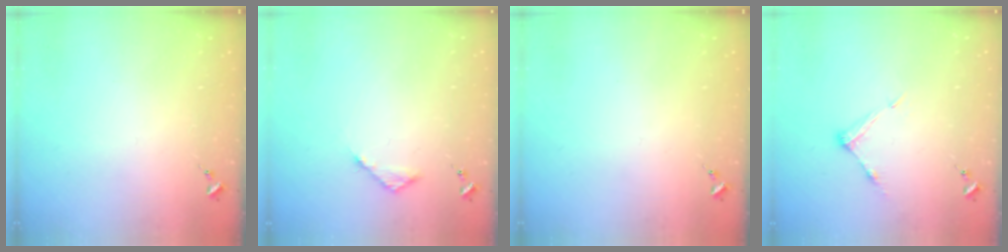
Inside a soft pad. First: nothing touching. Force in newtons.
{"total": 4.6, "press": 4.6, "slide": 0.5}
{"total": 0.0}
{"total": 6.8, "press": 6.7, "slide": 0.4}